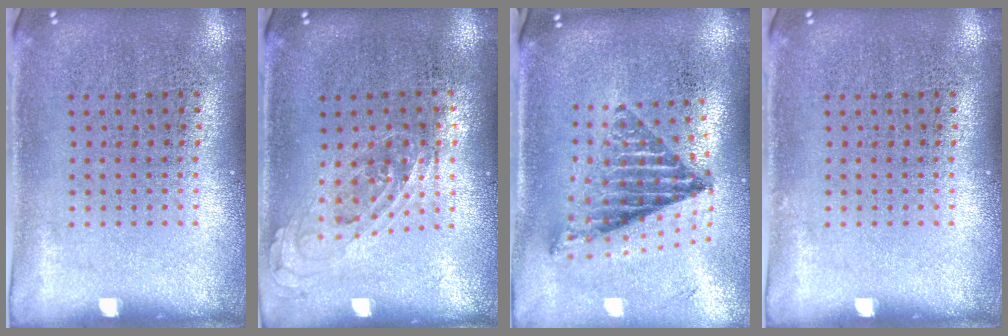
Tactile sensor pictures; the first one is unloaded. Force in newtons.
{"total": 0.8, "press": 0.7, "slide": 0.3}
{"total": 1.3, "press": 1.1, "slide": 0.7}
{"total": 0.0}